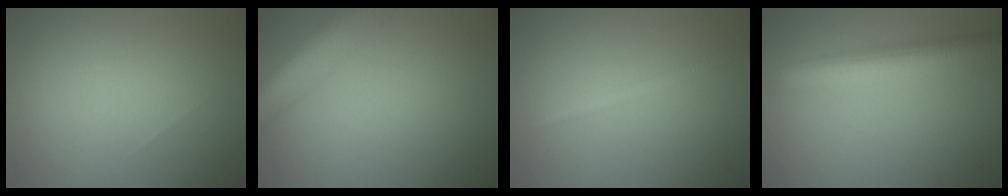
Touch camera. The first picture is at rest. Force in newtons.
{"total": 8.2, "press": 8.2, "slide": 0.3}
{"total": 1.2, "press": 1.2, "slide": 0.0}
{"total": 6.3, "press": 6.3, "slide": 0.3}